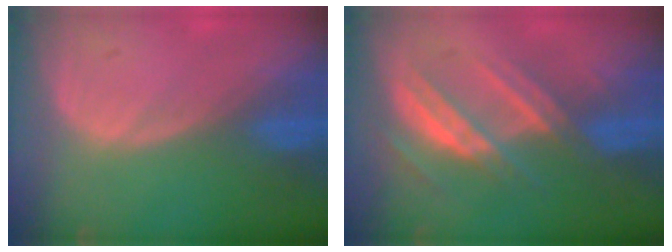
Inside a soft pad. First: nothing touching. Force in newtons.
{"total": 7.4, "press": 6.8, "slide": 3.0}